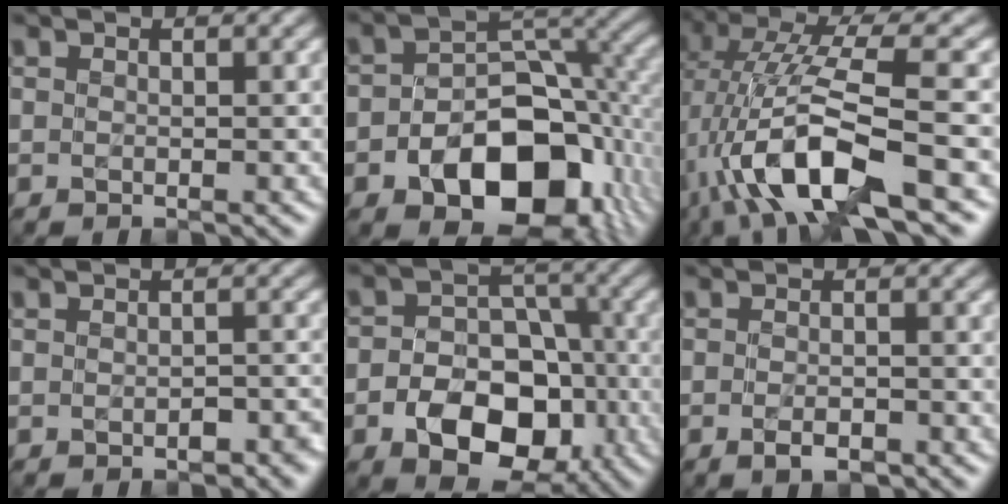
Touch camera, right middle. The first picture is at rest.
{"total": 12.8, "force": [-4.5, 7.9, 9.1], "torque": [-0.132, -0.015, -0.064]}
{"total": 10.9, "force": [-3.1, 3.1, 10.0], "torque": [-0.185, 0.014, -0.060]}
{"total": 1.6, "force": [-0.6, 0.9, 1.1], "torque": [-0.018, -0.003, -0.009]}
{"total": 9.8, "force": [-3.6, 6.5, 6.3], "torque": [-0.100, -0.015, -0.058]}
{"total": 2.0, "force": [-1.1, 0.7, 1.5], "torque": [-0.026, -0.003, -0.020]}